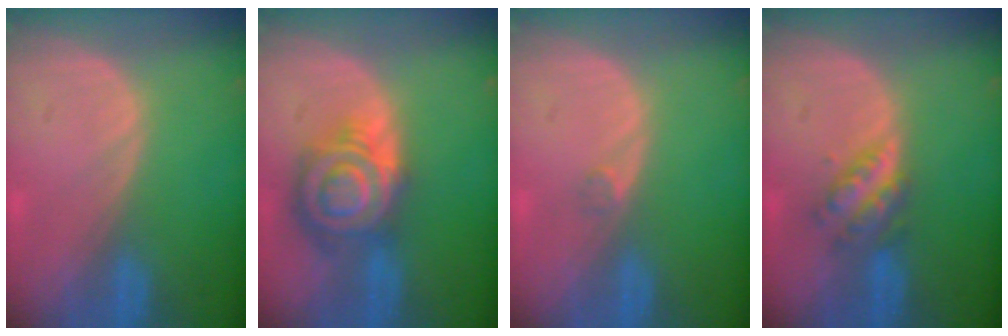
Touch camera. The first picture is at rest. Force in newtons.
{"total": 8.8, "press": 8.8, "slide": 0.5}
{"total": 0.9, "press": 0.8, "slide": 0.5}
{"total": 4.7, "press": 4.6, "slide": 1.2}